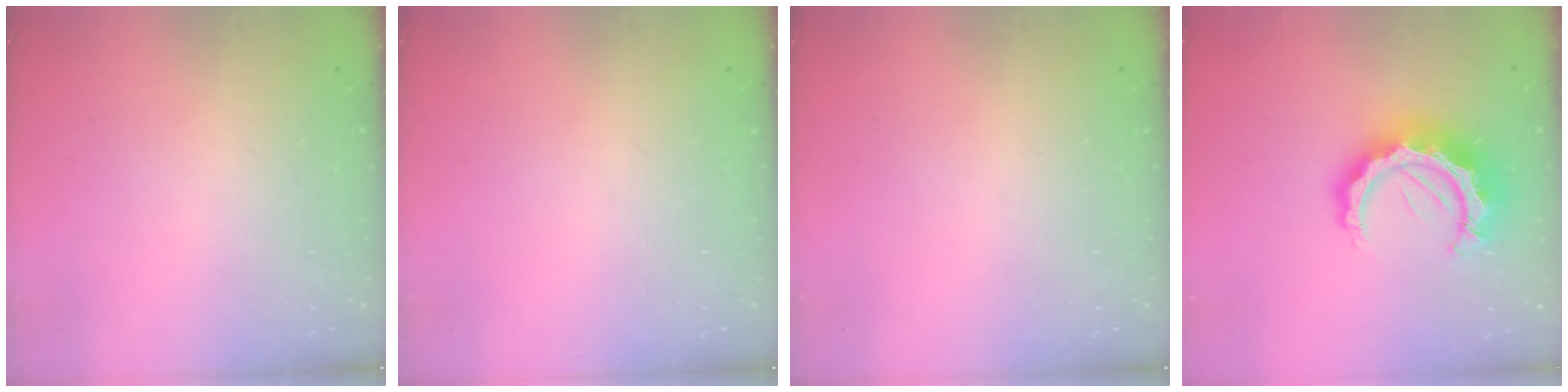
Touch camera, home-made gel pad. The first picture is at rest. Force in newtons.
{"total": 0.0}
{"total": 0.0}
{"total": 15.4, "press": 15.4, "slide": 1.4}